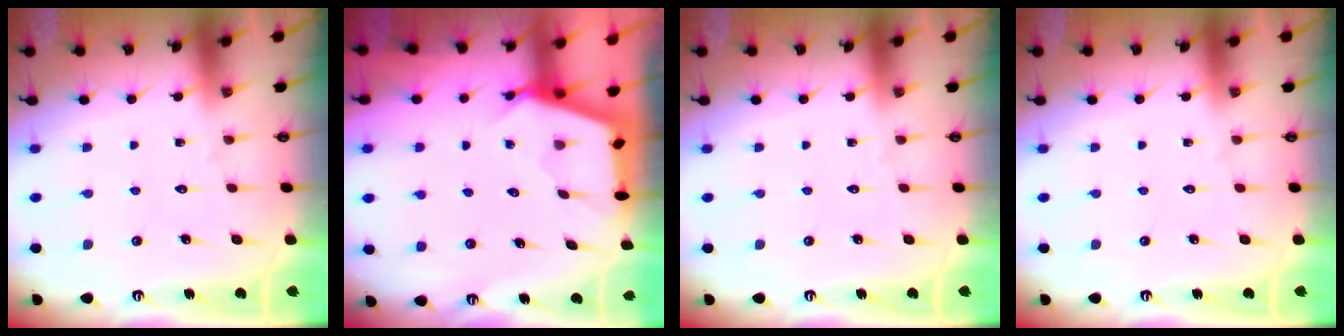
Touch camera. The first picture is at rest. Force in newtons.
{"total": 2.6, "press": 2.6, "slide": 0.3}
{"total": 0.0}
{"total": 0.0}